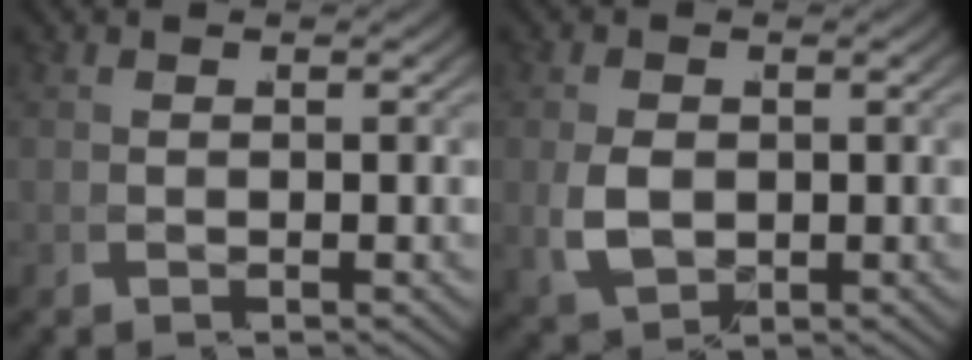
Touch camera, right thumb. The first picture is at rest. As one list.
[{"total": 4.1, "force": [0.0, 3.0, 2.8], "torque": [-0.075, -0.018, 0.019]}]